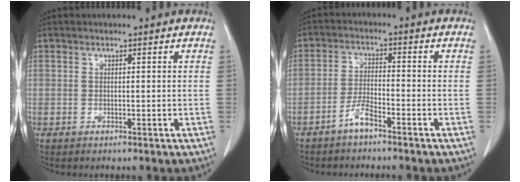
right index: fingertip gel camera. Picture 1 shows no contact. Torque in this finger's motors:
{"motor_torque": [0.57, -0.14, 0.07, 0.02]}